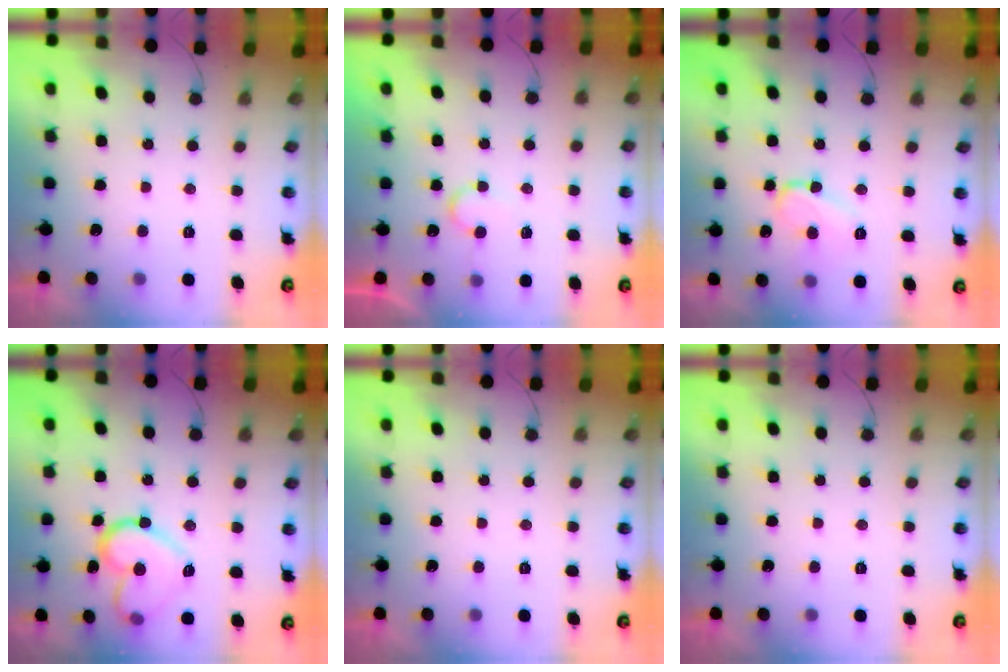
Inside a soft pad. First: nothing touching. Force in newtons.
{"total": 7.0, "press": 6.9, "slide": 0.6}
{"total": 9.1, "press": 9.0, "slide": 1.1}
{"total": 14.6, "press": 14.6, "slide": 0.6}
{"total": 0.0}
{"total": 0.0}